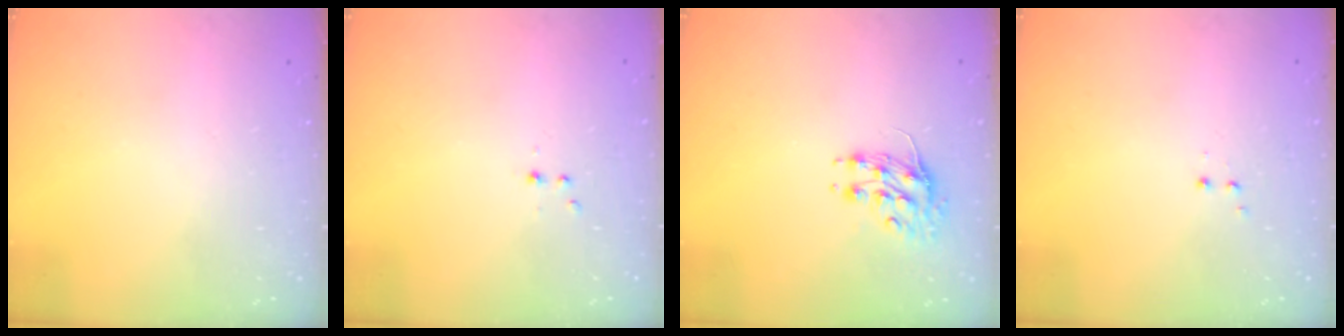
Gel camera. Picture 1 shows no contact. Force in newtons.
{"total": 2.2, "press": 1.9, "slide": 1.0}
{"total": 8.4, "press": 8.3, "slide": 1.0}
{"total": 1.2, "press": 1.1, "slide": 0.5}